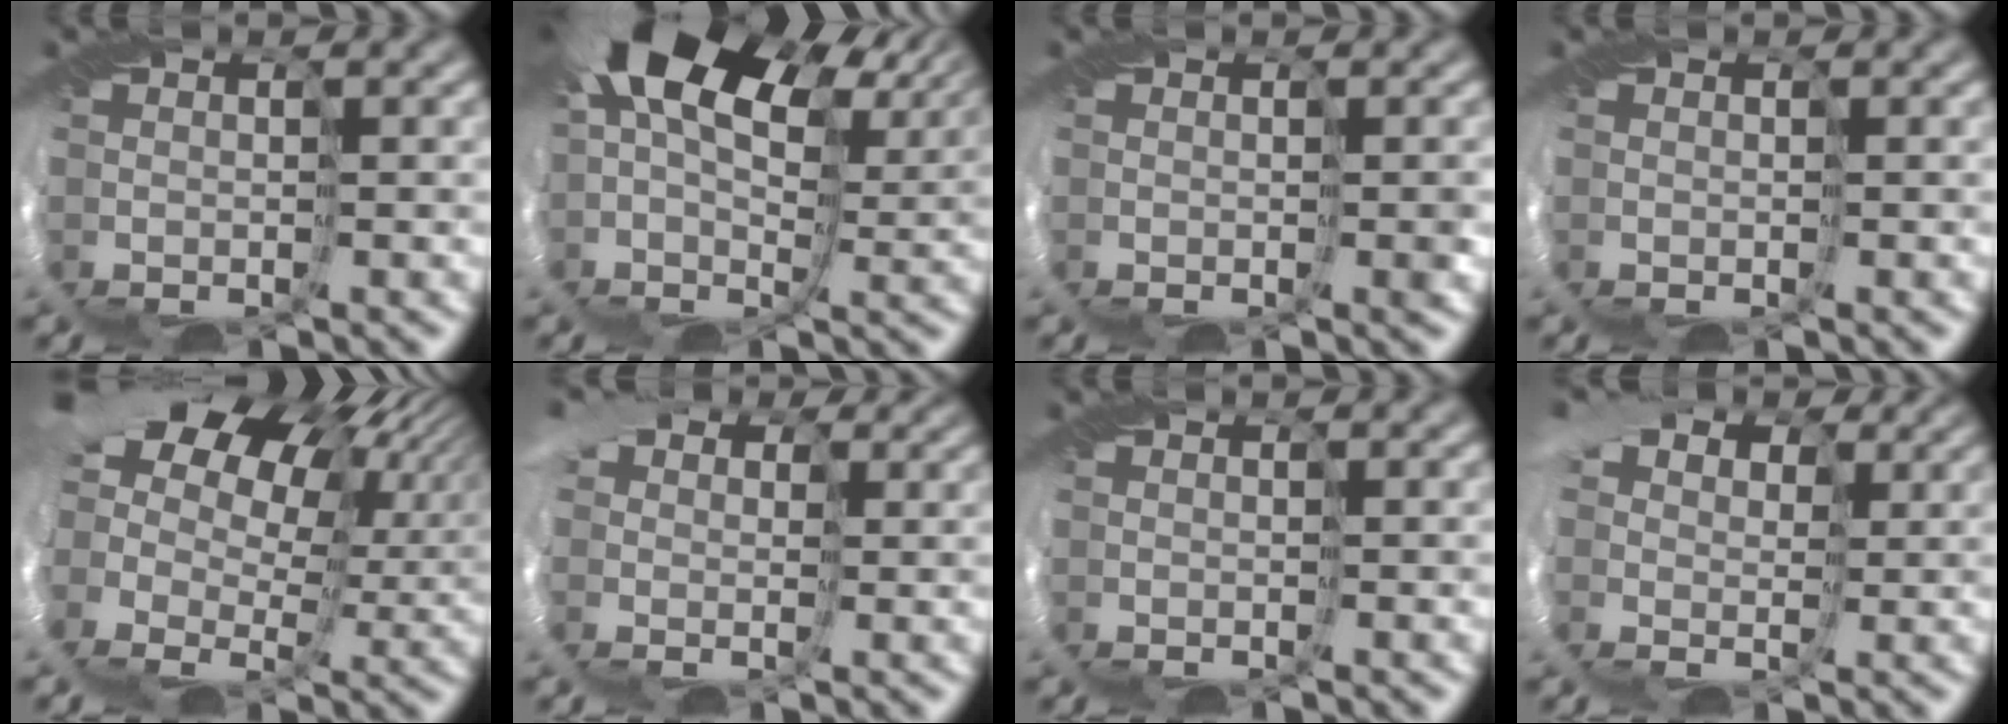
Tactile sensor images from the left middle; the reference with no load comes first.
{"total": 16.3, "force": [6.4, 9.0, 11.9], "torque": [-0.206, 0.044, 0.101]}
{"total": 1.2, "force": [-0.3, 0.4, 1.1], "torque": [-0.017, 0.000, -0.005]}
{"total": 0.0}
{"total": 16.7, "force": [6.2, 10.7, 11.2], "torque": [-0.236, 0.019, 0.119]}
{"total": 8.4, "force": [3.5, 6.4, 4.3], "torque": [-0.107, 0.024, 0.021]}
{"total": 0.0}
{"total": 8.6, "force": [4.6, 6.1, 4.0], "torque": [-0.103, 0.029, 0.053]}